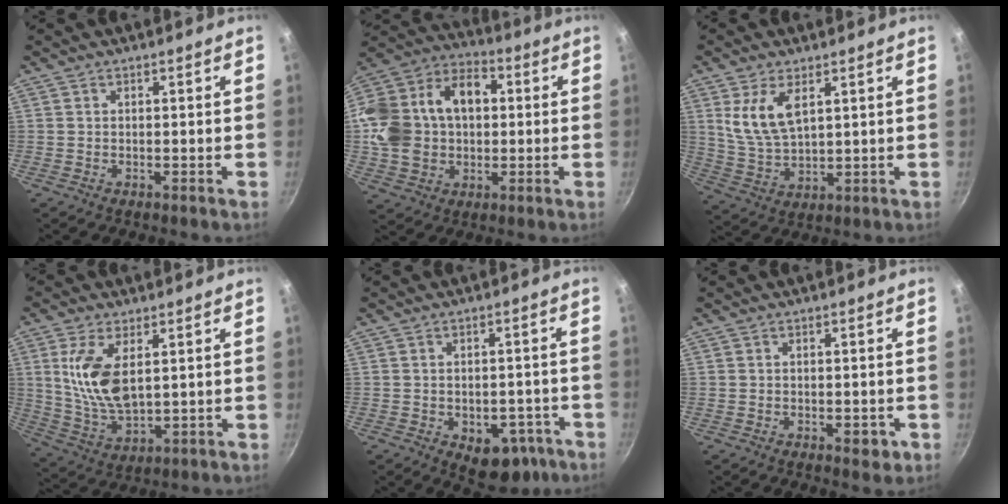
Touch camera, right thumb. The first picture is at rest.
{"total": 21.9, "force": [1.8, 15.5, 15.4], "torque": [-0.303, 0.032, 0.035]}
{"total": 8.8, "force": [3.6, 4.3, 6.8], "torque": [-0.126, -0.014, 0.082]}
{"total": 11.7, "force": [3.0, 5.6, 9.8], "torque": [-0.194, -0.017, 0.070]}
{"total": 9.1, "force": [-4.3, 5.6, 5.7], "torque": [-0.048, 0.024, -0.047]}
{"total": 2.7, "force": [-1.0, 1.3, 2.1], "torque": [-0.018, 0.000, -0.010]}